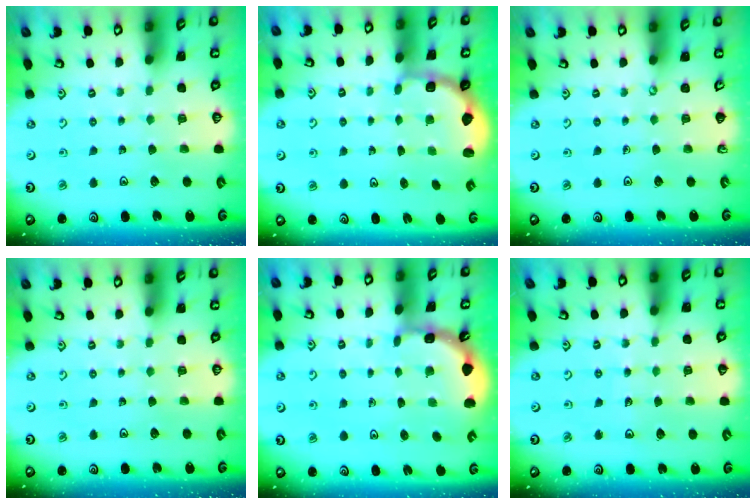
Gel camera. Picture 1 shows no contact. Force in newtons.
{"total": 2.7, "press": 2.2, "slide": 1.5}
{"total": 0.0}
{"total": 0.0}
{"total": 2.3, "press": 2.3, "slide": 0.1}
{"total": 3.6, "press": 3.4, "slide": 1.1}